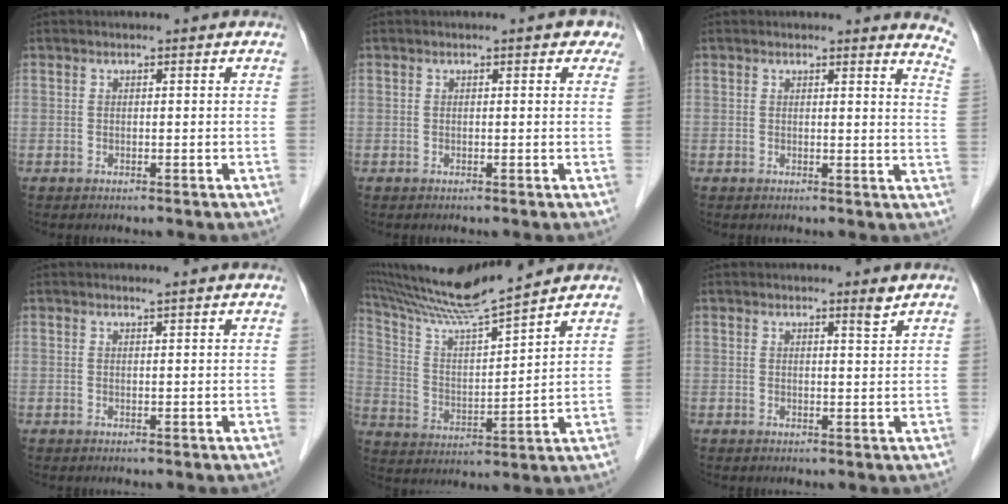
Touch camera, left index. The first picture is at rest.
{"total": 2.0, "force": [1.0, 1.0, 1.4], "torque": [-0.007, 0.009, 0.007]}
{"total": 5.3, "force": [5.1, -0.1, 1.5], "torque": [-0.015, -0.046, 0.022]}
{"total": 0.8, "force": [0.7, -0.3, 0.3], "torque": [-0.013, -0.003, 0.016]}
{"total": 12.7, "force": [11.8, -2.0, 4.4], "torque": [-0.093, 0.000, 0.219]}
{"total": 1.3, "force": [1.1, -0.3, 0.6], "torque": [-0.016, -0.008, 0.019]}